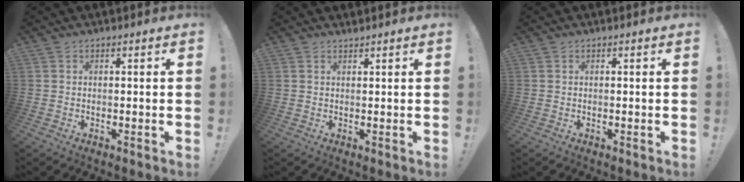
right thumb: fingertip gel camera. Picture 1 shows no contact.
{"total": 0.8, "force": [0.8, -0.1, 0.0], "torque": [0.002, -0.003, 0.015]}
{"total": 0.0}